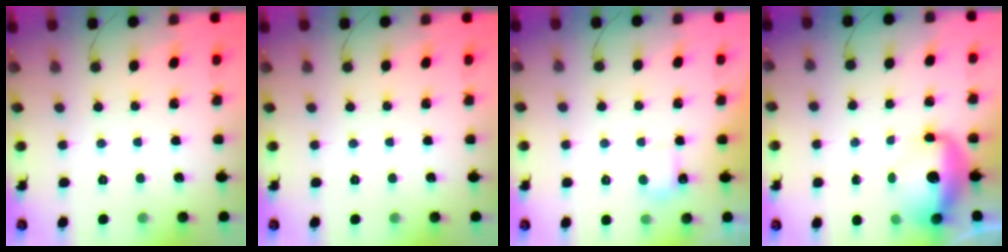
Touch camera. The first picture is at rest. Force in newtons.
{"total": 0.0}
{"total": 2.8, "press": 2.7, "slide": 0.6}
{"total": 11.3, "press": 11.0, "slide": 2.7}